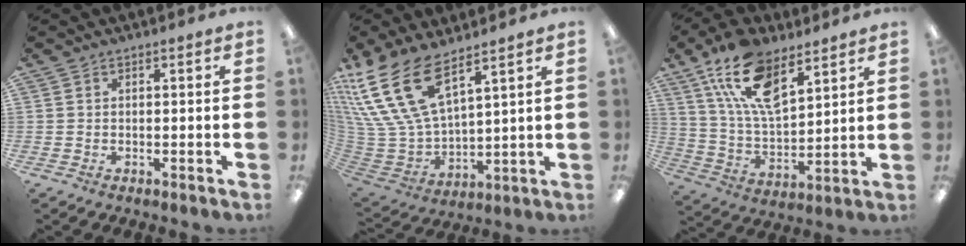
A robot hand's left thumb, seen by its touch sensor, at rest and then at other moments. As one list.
[{"total": 20.6, "force": [11.6, 9.6, 14.0], "torque": [-0.340, -0.067, 0.211]}, {"total": 17.2, "force": [10.2, 8.2, 11.2], "torque": [-0.225, -0.035, 0.182]}]